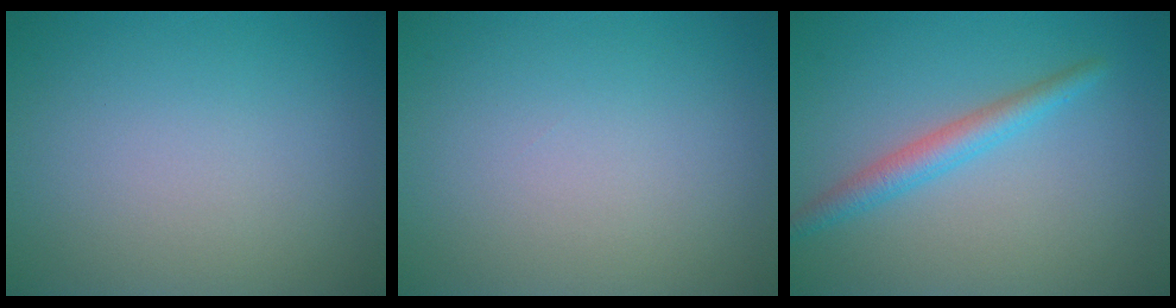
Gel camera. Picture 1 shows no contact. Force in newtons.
{"total": 0.0}
{"total": 2.6, "press": 2.6, "slide": 0.1}